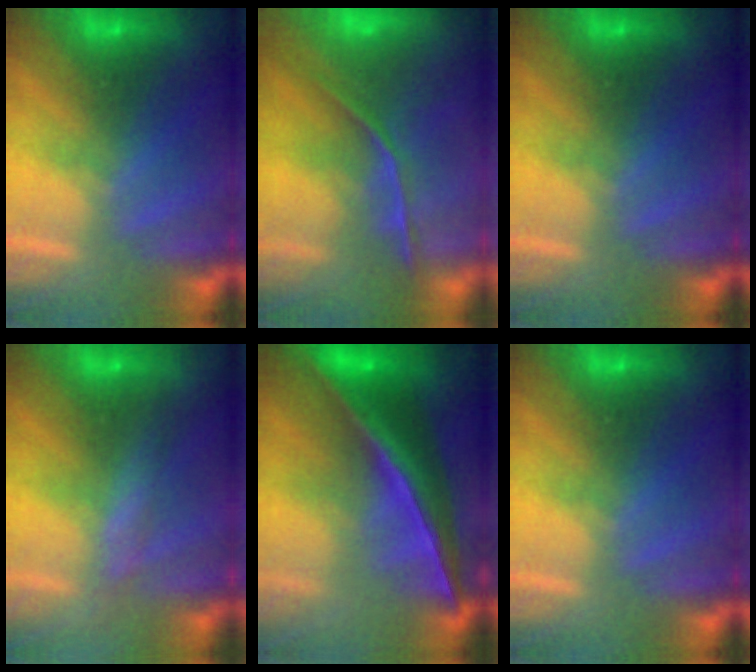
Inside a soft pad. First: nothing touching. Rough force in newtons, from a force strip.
{"total": 5.5}
{"total": 0.0}
{"total": 2.4}
{"total": 9.1}
{"total": 0.0}